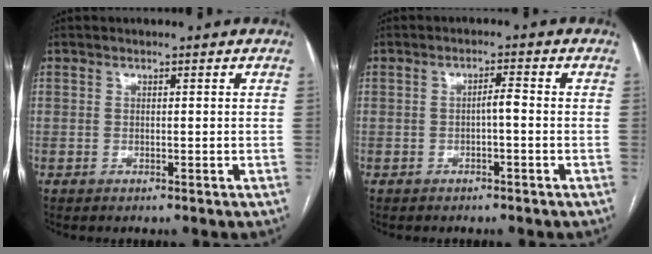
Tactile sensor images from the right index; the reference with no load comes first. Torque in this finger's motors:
{"motor_torque": [0.29, -0.10, 0.14, 0.04]}